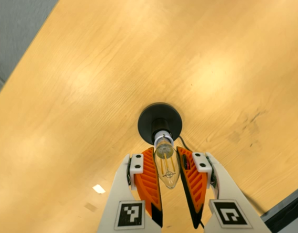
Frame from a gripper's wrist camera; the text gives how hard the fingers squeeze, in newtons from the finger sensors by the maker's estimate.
{"total": 14.5, "left": 14.3, "right": 14.8}